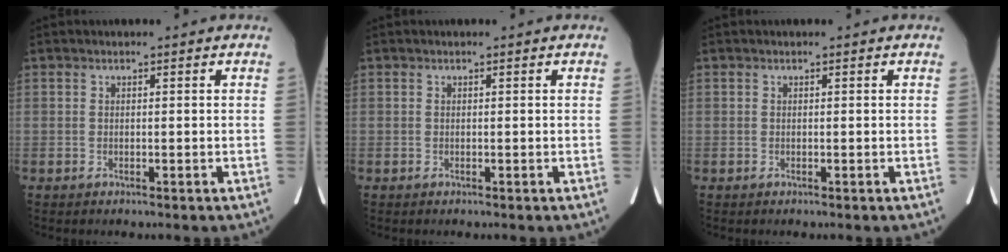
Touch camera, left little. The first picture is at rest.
{"total": 0.0}
{"total": 0.0}